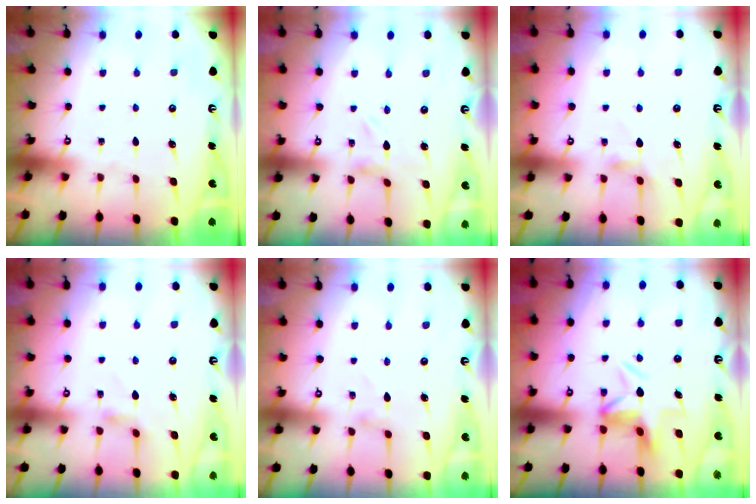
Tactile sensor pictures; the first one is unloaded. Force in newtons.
{"total": 0.6, "press": 0.6, "slide": 0.2}
{"total": 5.2, "press": 5.2, "slide": 0.4}
{"total": 3.0, "press": 2.9, "slide": 0.5}
{"total": 1.2, "press": 1.2, "slide": 0.1}
{"total": 6.6, "press": 6.3, "slide": 1.7}